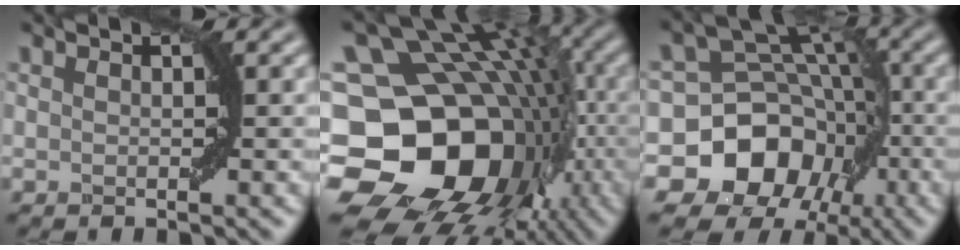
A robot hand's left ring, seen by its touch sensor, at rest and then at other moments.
{"total": 20.3, "force": [-4.0, 16.6, 11.0], "torque": [-0.181, -0.020, -0.070]}
{"total": 13.4, "force": [-5.8, 10.9, 5.2], "torque": [-0.066, -0.008, -0.127]}